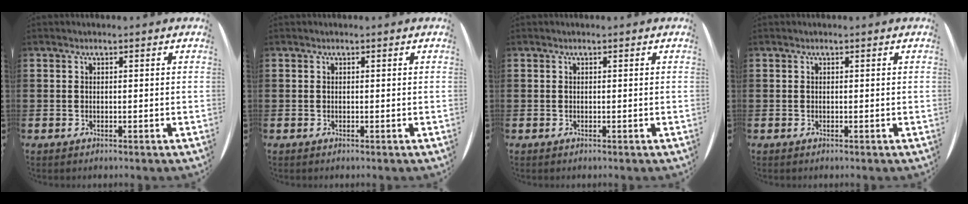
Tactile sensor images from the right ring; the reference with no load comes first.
{"total": 0.0}
{"total": 0.0}
{"total": 0.0}